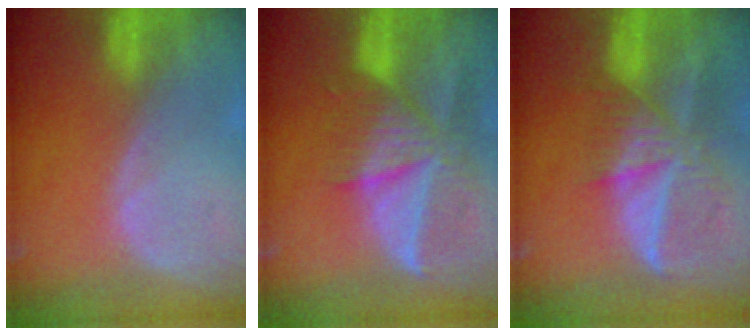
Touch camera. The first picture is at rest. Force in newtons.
{"total": 9.6, "press": 8.6, "slide": 4.3}
{"total": 9.4, "press": 8.3, "slide": 4.6}